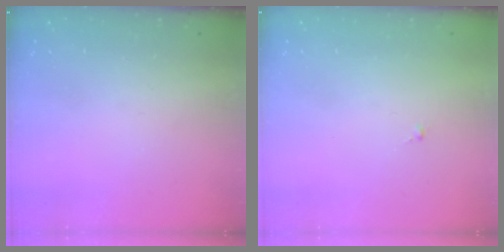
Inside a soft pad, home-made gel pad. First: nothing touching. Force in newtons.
{"total": 0.0}